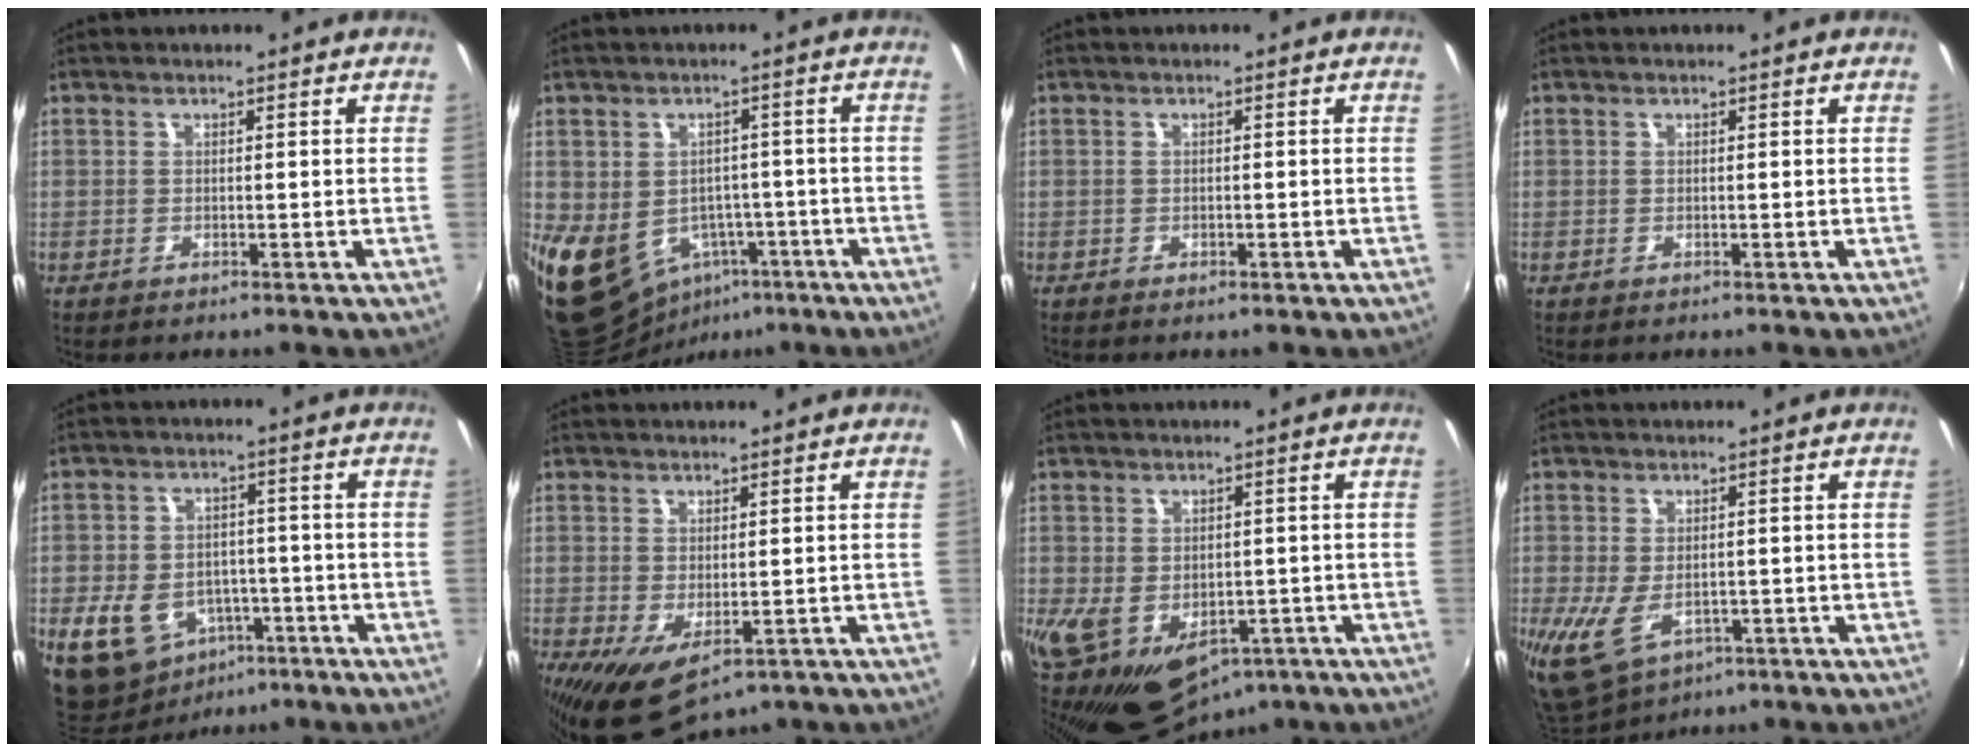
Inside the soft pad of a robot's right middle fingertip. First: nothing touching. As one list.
[{"total": 12.3, "force": [-3.8, 9.9, 6.2], "torque": [-0.137, -0.005, -0.032]}, {"total": 0.9, "force": [-0.6, 0.6, 0.4], "torque": [-0.008, -0.006, -0.011]}, {"total": 0.0}, {"total": 13.0, "force": [-5.9, 9.7, 6.4], "torque": [-0.163, 0.001, -0.073]}, {"total": 6.3, "force": [-1.7, 3.3, 5.0], "torque": [-0.087, -0.029, -0.018]}, {"total": 14.6, "force": [-5.8, 9.8, 9.1], "torque": [-0.190, -0.042, -0.071]}, {"total": 7.8, "force": [-2.0, 5.0, 5.7], "torque": [-0.109, -0.025, -0.023]}]